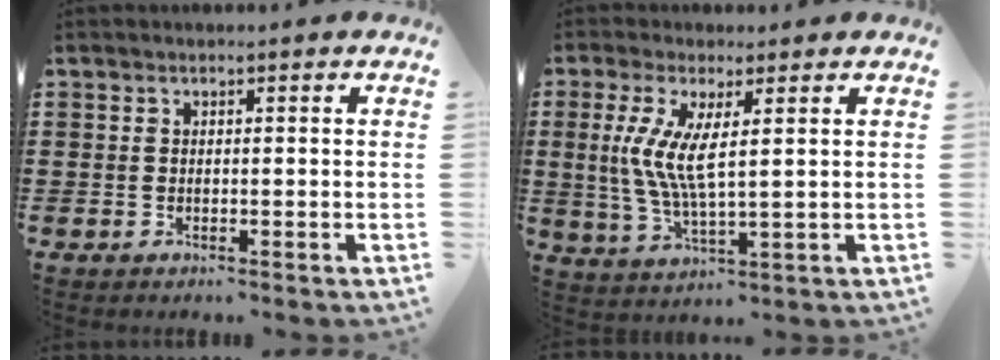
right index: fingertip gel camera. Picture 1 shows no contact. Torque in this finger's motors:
{"motor_torque": [0.82, 0.23, 0.37, 0.21]}